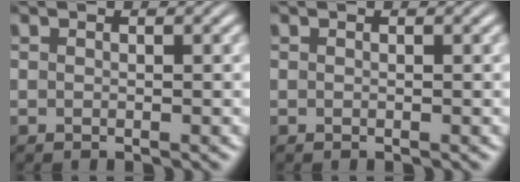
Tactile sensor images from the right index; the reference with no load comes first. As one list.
[{"total": 0.0}]